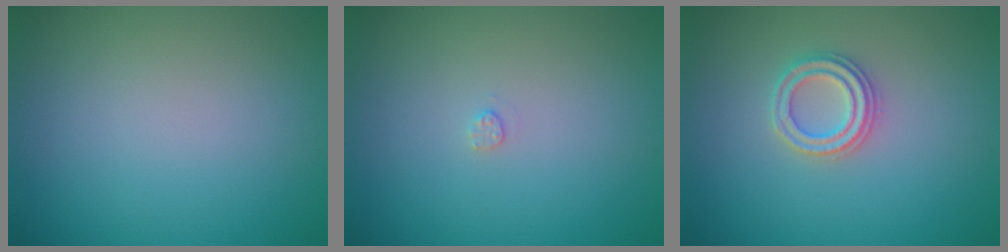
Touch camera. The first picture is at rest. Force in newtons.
{"total": 0.5, "press": 0.5, "slide": 0.2}
{"total": 2.3, "press": 2.3, "slide": 0.3}